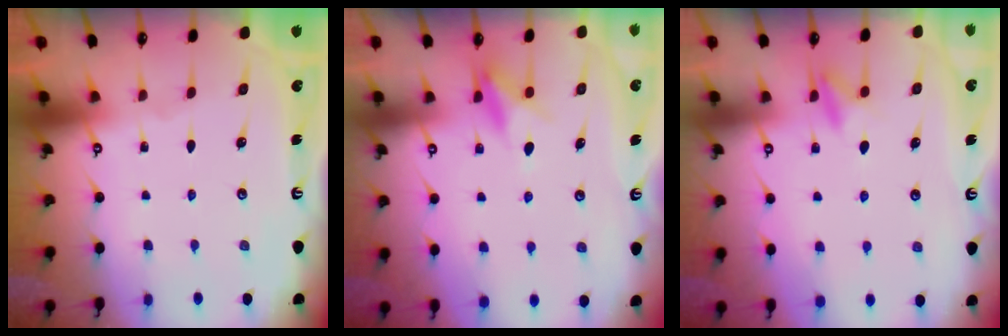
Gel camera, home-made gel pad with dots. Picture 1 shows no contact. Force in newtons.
{"total": 7.6, "press": 7.6, "slide": 0.9}
{"total": 6.7, "press": 6.7, "slide": 0.9}